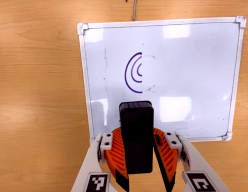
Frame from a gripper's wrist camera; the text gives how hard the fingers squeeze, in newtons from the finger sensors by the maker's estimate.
{"total": 9.9, "left": 10.1, "right": 9.8}